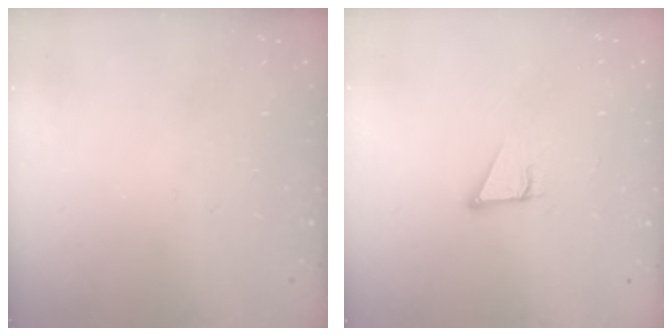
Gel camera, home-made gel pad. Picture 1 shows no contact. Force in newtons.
{"total": 2.9, "press": 2.9, "slide": 0.1}